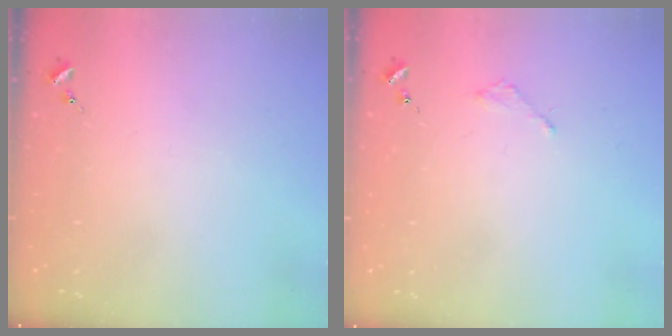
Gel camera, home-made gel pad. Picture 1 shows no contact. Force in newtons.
{"total": 2.0, "press": 2.0, "slide": 0.3}